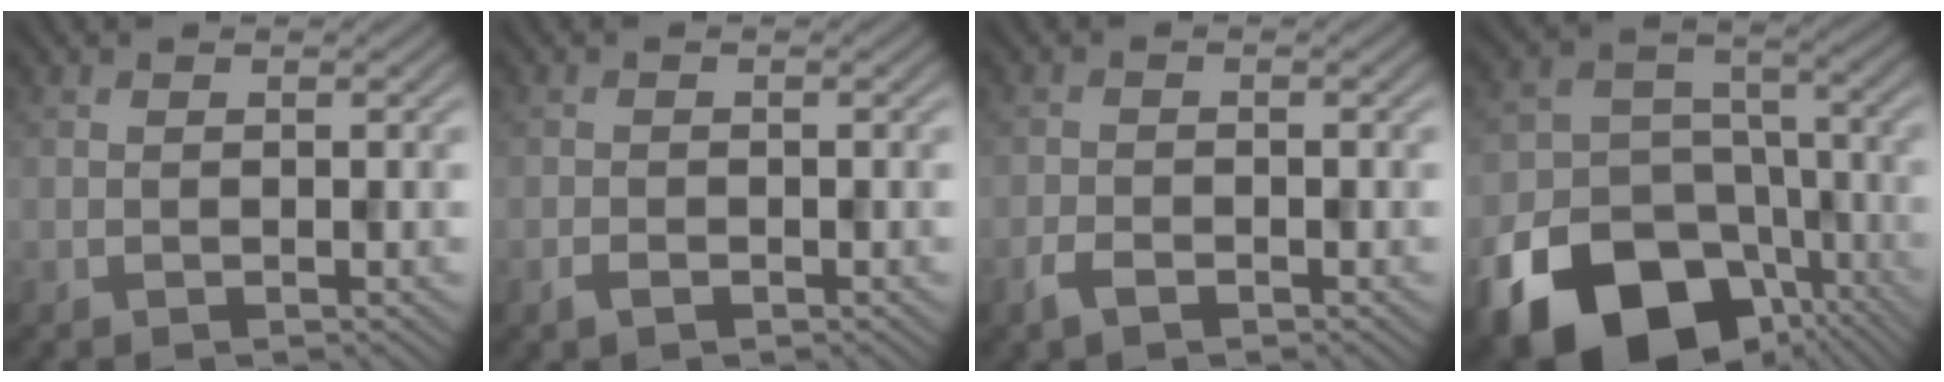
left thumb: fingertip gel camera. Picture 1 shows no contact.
{"total": 1.4, "force": [-0.8, 0.8, 0.8], "torque": [-0.017, -0.003, -0.017]}
{"total": 2.1, "force": [-1.4, 1.1, 1.2], "torque": [-0.028, -0.002, -0.031]}
{"total": 21.2, "force": [-11.9, 15.1, 8.9], "torque": [-0.184, -0.080, -0.182]}